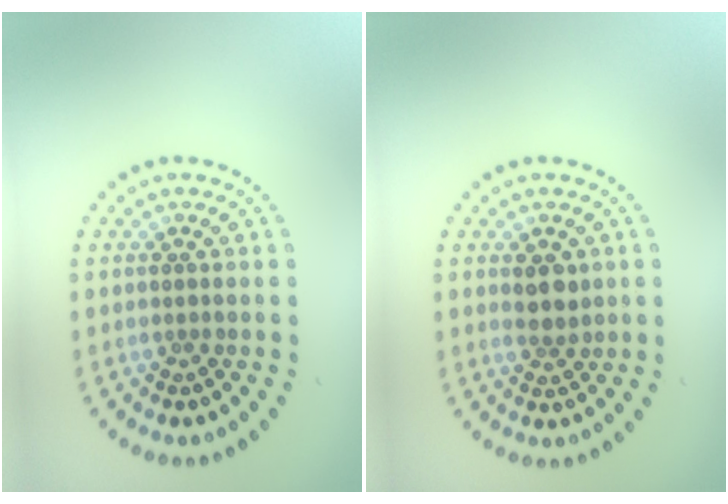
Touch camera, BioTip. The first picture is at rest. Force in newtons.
{"total": 2.1, "press": 1.9, "slide": 0.8}